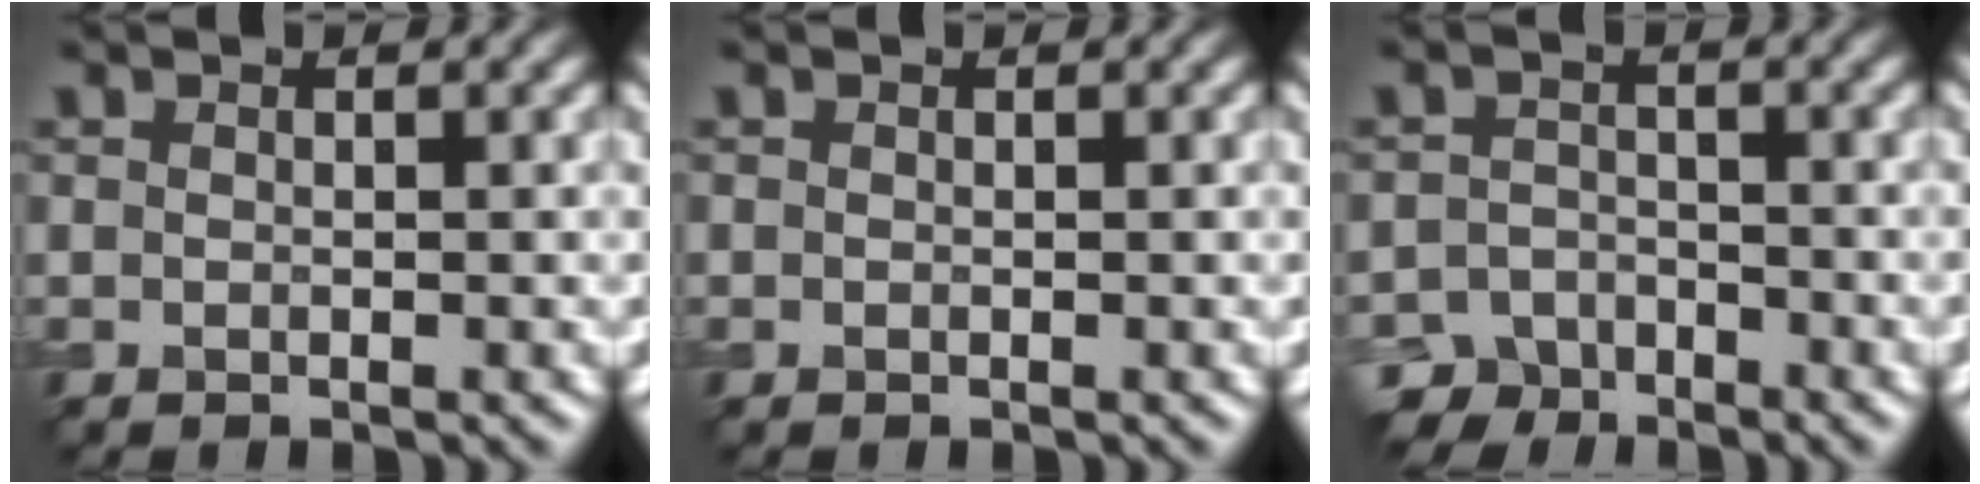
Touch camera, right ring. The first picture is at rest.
{"total": 0.0}
{"total": 4.3, "force": [-3.4, 2.4, 0.6], "torque": [0.003, -0.003, -0.061]}